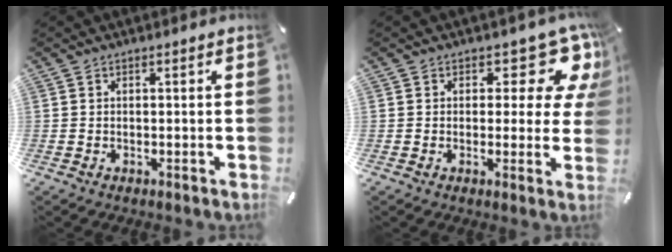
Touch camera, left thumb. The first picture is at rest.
{"total": 11.2, "force": [6.2, 5.5, 7.6], "torque": [-0.086, -0.049, 0.105]}